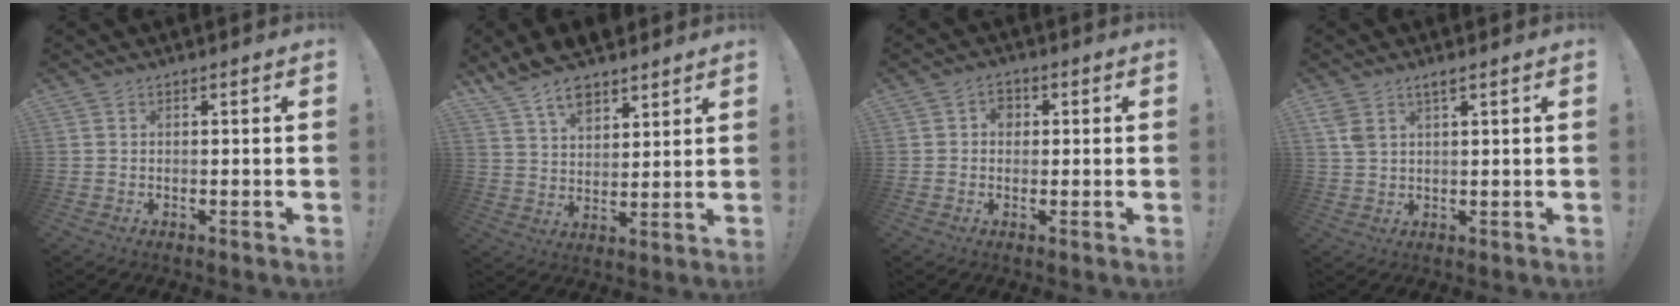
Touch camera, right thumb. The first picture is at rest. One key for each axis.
{"total": 10.0, "fx": 7.7, "fy": 5.1, "fz": 3.9, "tx": -0.081, "ty": -0.044, "tz": 0.149}
{"total": 3.5, "fx": 0.2, "fy": 2.9, "fz": 1.9, "tx": -0.029, "ty": 0.005, "tz": 0.002}
{"total": 3.6, "fx": 2.2, "fy": 1.1, "fz": 2.6, "tx": -0.045, "ty": -0.008, "tz": 0.039}